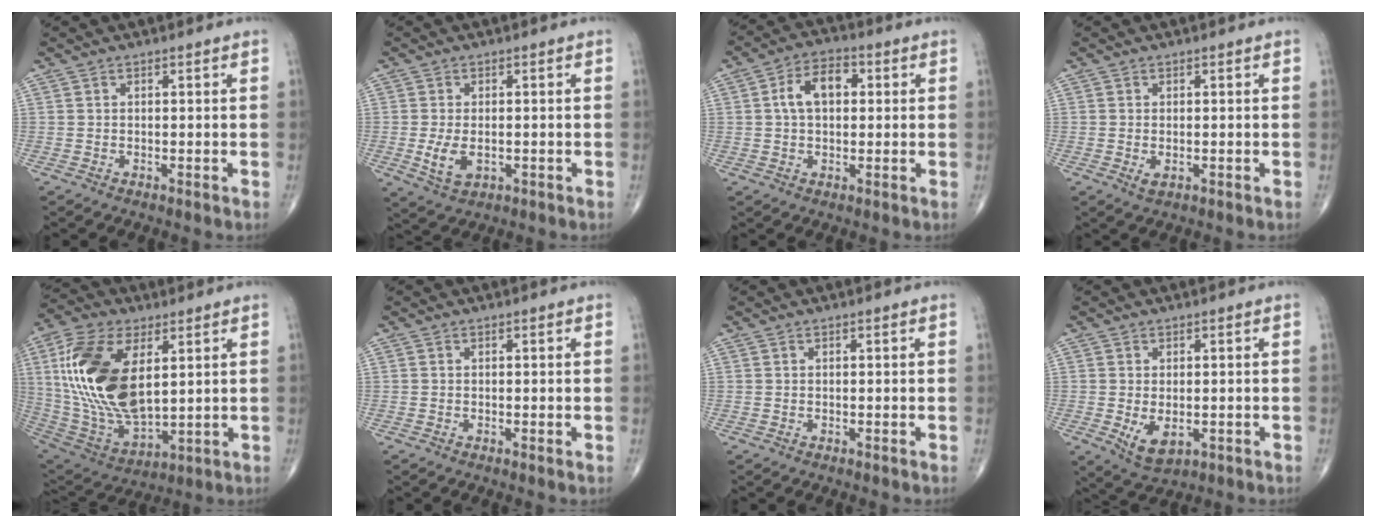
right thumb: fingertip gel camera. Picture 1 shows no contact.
{"total": 5.1, "force": [-0.9, 2.9, 4.1], "torque": [-0.077, -0.008, -0.011]}
{"total": 8.6, "force": [1.3, 5.7, 6.3], "torque": [-0.095, 0.020, 0.015]}
{"total": 1.5, "force": [-0.3, 0.8, 1.2], "torque": [-0.021, -0.004, -0.003]}
{"total": 22.8, "force": [5.1, 11.9, 18.8], "torque": [-0.374, -0.025, 0.100]}
{"total": 0.0}
{"total": 0.0}
{"total": 5.3, "force": [-1.0, 3.0, 4.2], "torque": [-0.066, -0.012, -0.006]}